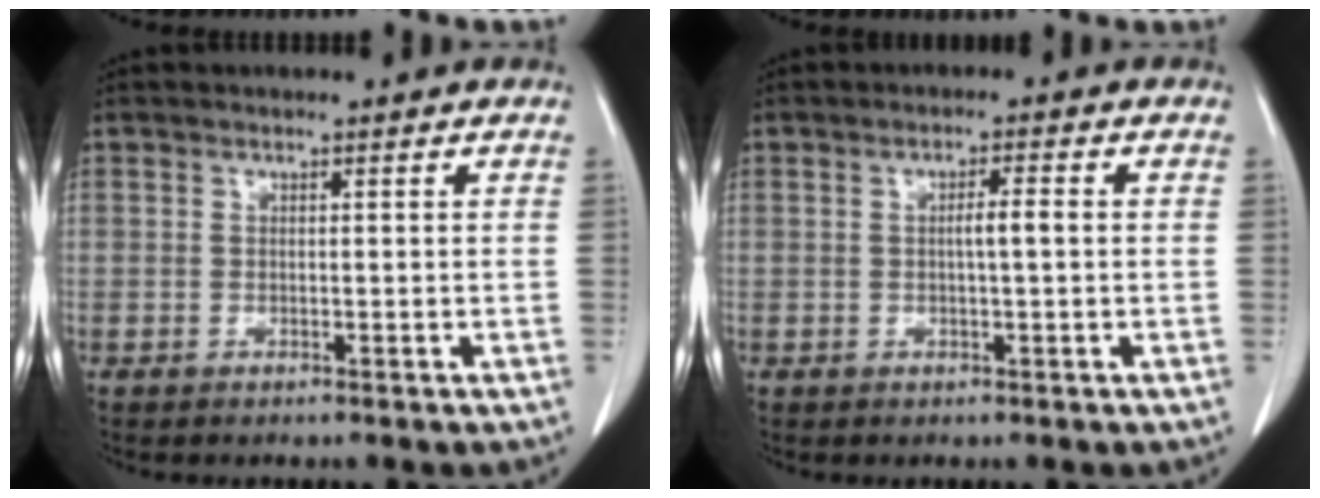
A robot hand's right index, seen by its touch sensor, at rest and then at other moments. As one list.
[{"total": 2.6, "force": [0.0, 0.1, 2.6], "torque": [-0.046, 0.003, -0.001]}]